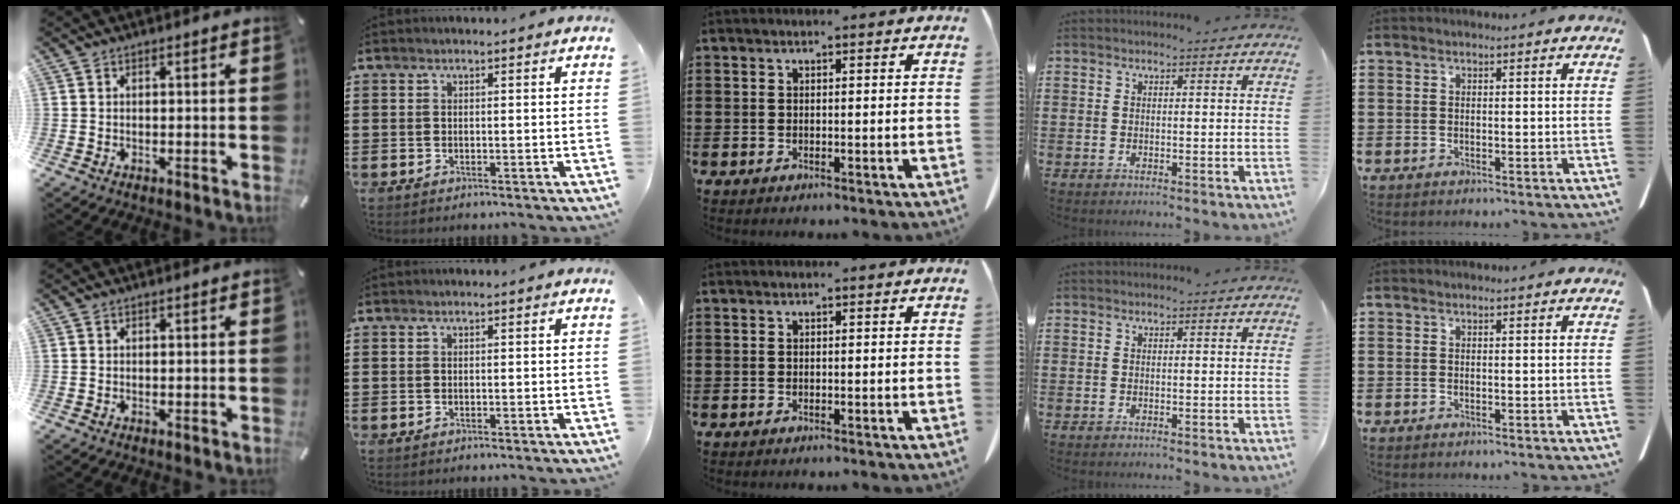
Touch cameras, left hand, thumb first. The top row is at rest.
{}